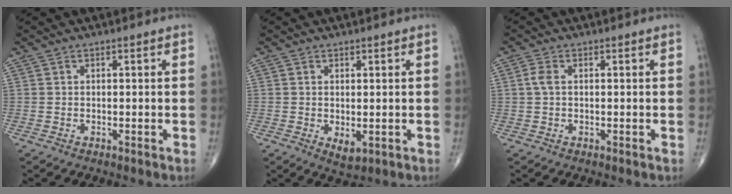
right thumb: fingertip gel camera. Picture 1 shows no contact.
{"total": 2.8, "force": [-0.4, 1.4, 2.4], "torque": [-0.031, -0.007, 0.002]}
{"total": 1.8, "force": [0.2, 1.0, 1.5], "torque": [-0.039, 0.005, 0.002]}